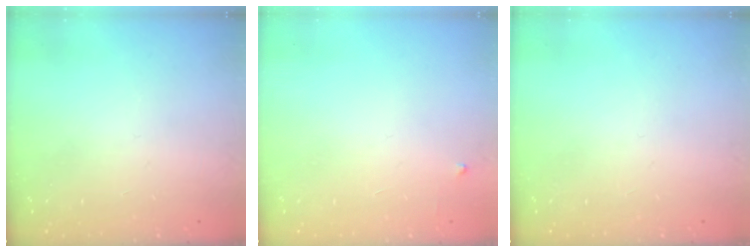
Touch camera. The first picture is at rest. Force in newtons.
{"total": 2.6, "press": 2.6, "slide": 0.4}
{"total": 0.0}